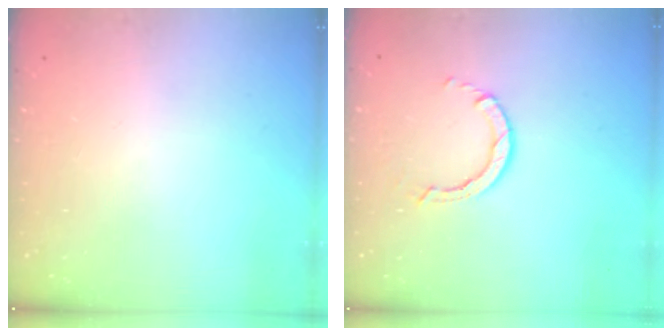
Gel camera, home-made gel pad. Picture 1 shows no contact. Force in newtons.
{"total": 2.8, "press": 2.8, "slide": 0.2}